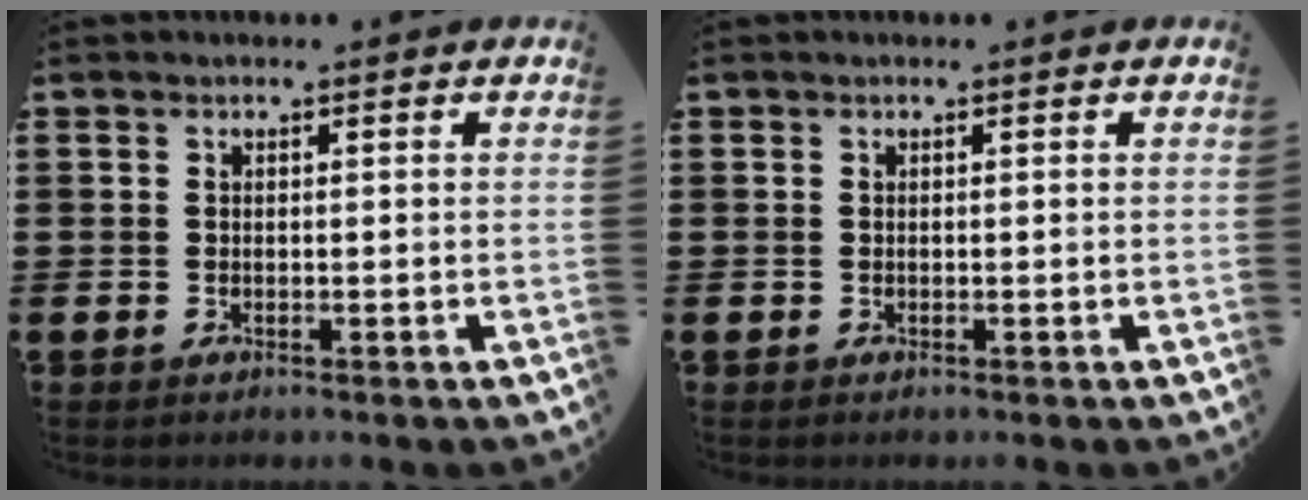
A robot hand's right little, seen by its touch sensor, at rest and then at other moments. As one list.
[{"total": 0.0}]